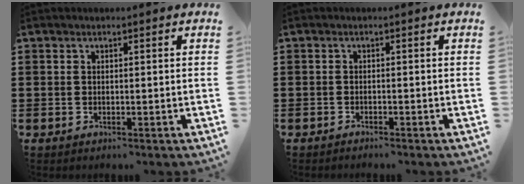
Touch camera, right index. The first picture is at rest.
{"total": 0.9, "force": [-0.9, -0.1, 0.1], "torque": [-0.005, -0.004, -0.017]}